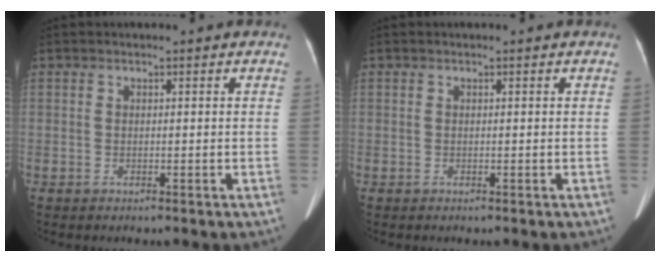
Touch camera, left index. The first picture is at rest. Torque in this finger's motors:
{"motor_torque": [-0.01, 0.02, 0.00, 0.00]}